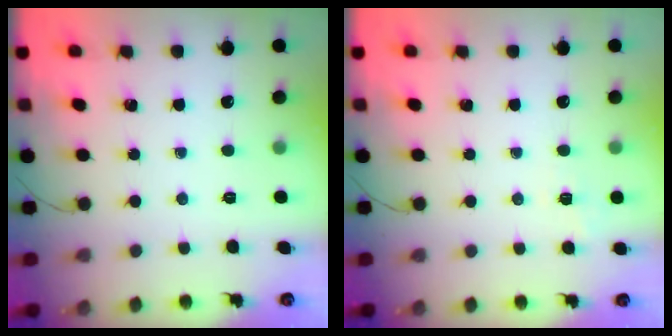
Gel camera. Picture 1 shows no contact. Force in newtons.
{"total": 1.2, "press": 0.0, "slide": 1.2}